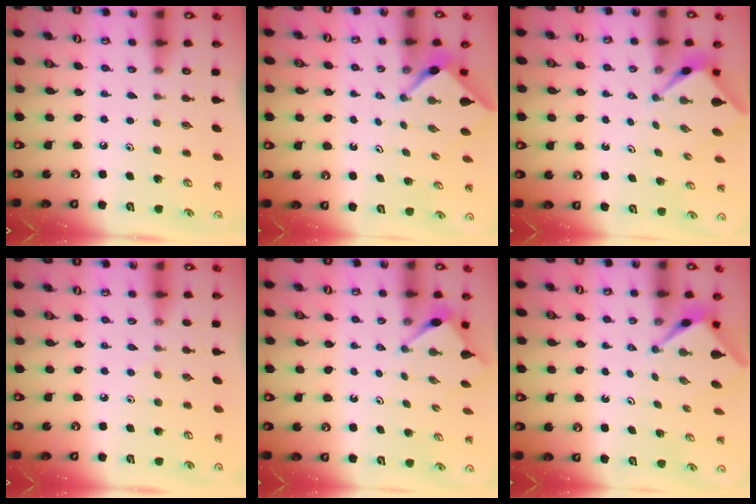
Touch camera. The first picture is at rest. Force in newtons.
{"total": 2.4, "press": 2.4, "slide": 0.4}
{"total": 2.5, "press": 2.4, "slide": 0.3}
{"total": 3.4, "press": 3.3, "slide": 0.6}
{"total": 3.4, "press": 3.4, "slide": 0.3}
{"total": 2.6, "press": 2.6, "slide": 0.1}